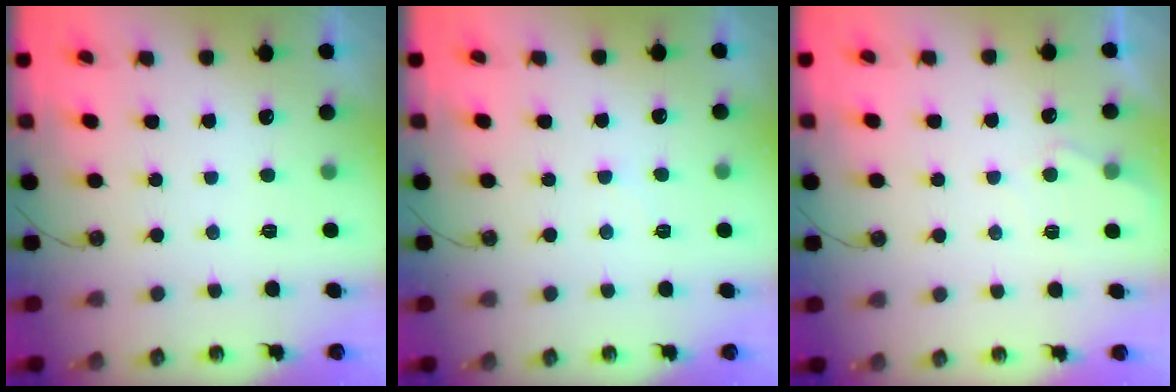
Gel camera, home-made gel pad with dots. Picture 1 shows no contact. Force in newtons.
{"total": 4.2, "press": 4.2, "slide": 0.7}
{"total": 4.6, "press": 4.5, "slide": 0.5}